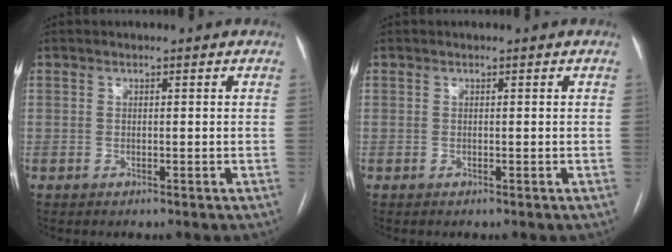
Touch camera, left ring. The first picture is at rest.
{"total": 0.0}